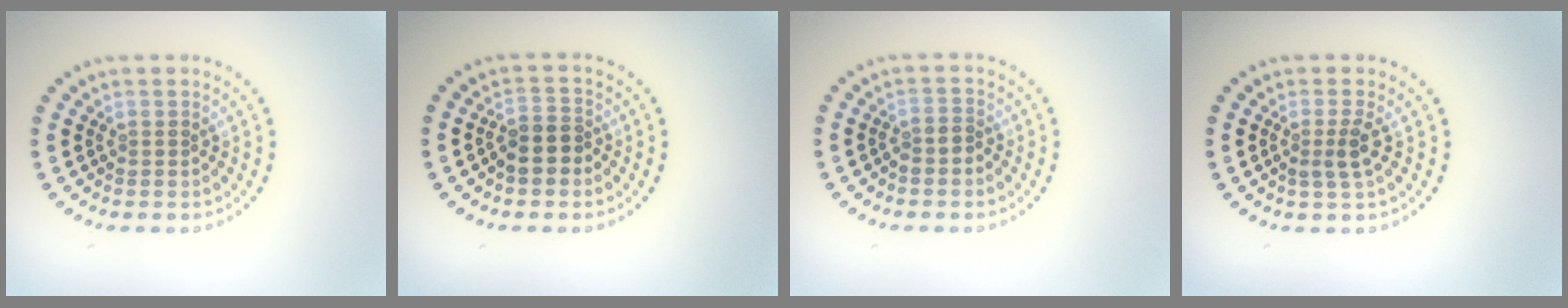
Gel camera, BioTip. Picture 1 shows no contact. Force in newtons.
{"total": 2.6, "press": 2.4, "slide": 1.1}
{"total": 1.1, "press": 0.8, "slide": 0.8}
{"total": 1.9, "press": 1.5, "slide": 1.1}